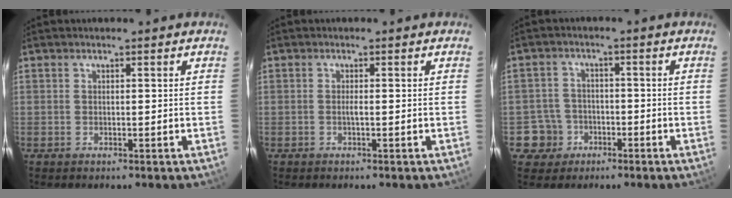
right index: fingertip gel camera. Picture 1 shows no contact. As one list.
[{"total": 0.9, "force": [-0.2, -0.1, 0.8], "torque": [-0.015, 0.001, -0.005]}, {"total": 5.3, "force": [-2.4, 4.8, 0.0], "torque": [-0.011, 0.019, -0.041]}]